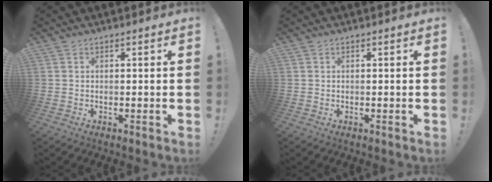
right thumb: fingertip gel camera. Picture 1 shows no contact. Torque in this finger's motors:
{"motor_torque": [0.00, 0.00, 0.07, -0.07, 0.06]}